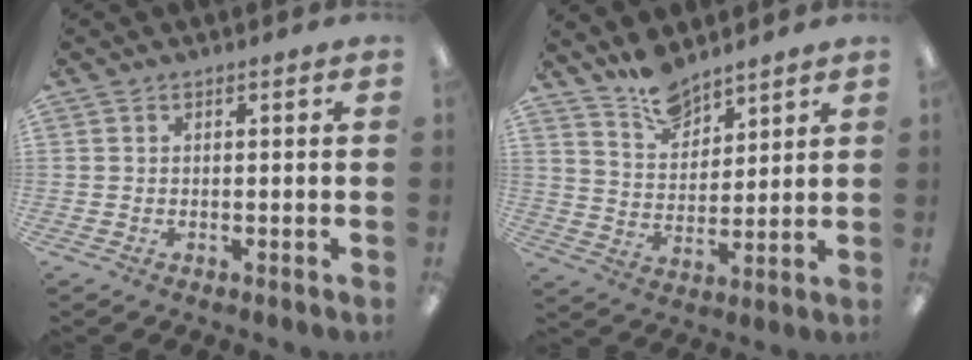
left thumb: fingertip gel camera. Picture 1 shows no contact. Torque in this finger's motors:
{"motor_torque": [-0.11, 0.11, -0.28, -0.35, -0.03]}